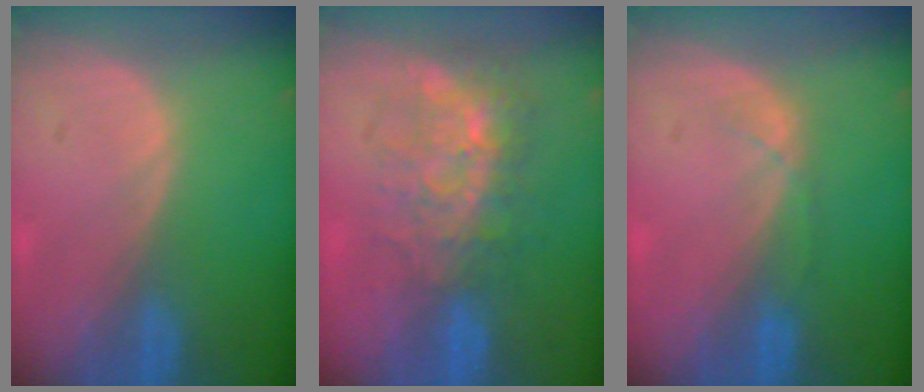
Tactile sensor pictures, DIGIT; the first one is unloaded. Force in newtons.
{"total": 9.0, "press": 7.6, "slide": 4.8}
{"total": 1.4, "press": 1.3, "slide": 0.3}